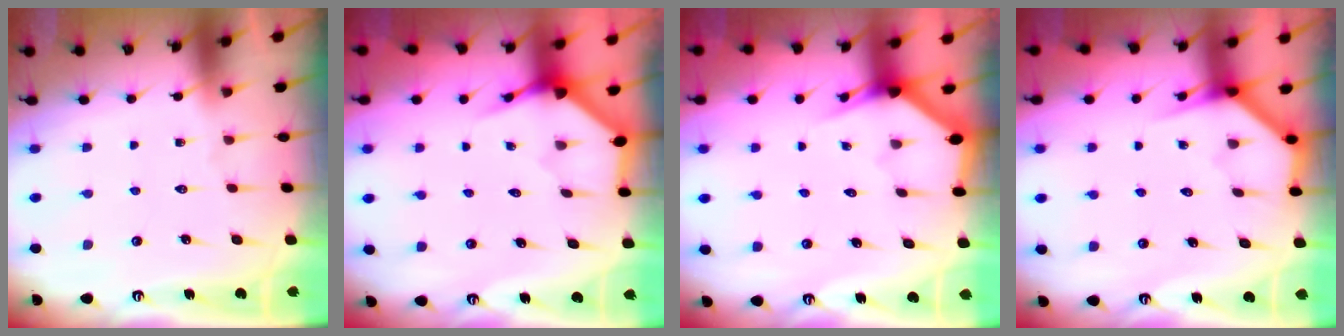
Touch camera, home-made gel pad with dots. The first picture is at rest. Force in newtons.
{"total": 3.7, "press": 3.7, "slide": 0.2}
{"total": 2.9, "press": 2.9, "slide": 0.1}
{"total": 3.7, "press": 3.7, "slide": 0.2}